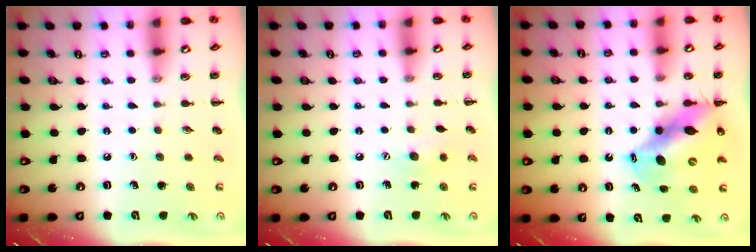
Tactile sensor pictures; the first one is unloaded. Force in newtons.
{"total": 6.5, "press": 6.3, "slide": 1.4}
{"total": 12.9, "press": 12.4, "slide": 3.5}